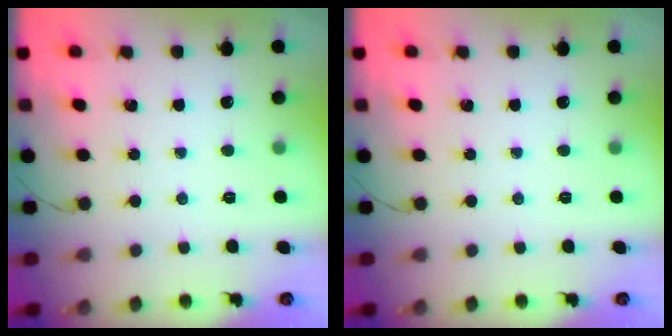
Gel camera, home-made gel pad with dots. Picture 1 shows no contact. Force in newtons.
{"total": 0.0}